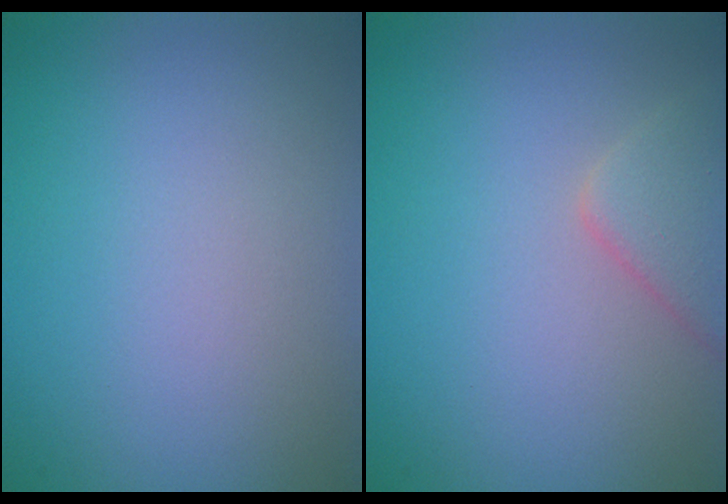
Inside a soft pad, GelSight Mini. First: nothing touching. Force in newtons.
{"total": 2.8, "press": 2.8, "slide": 0.1}